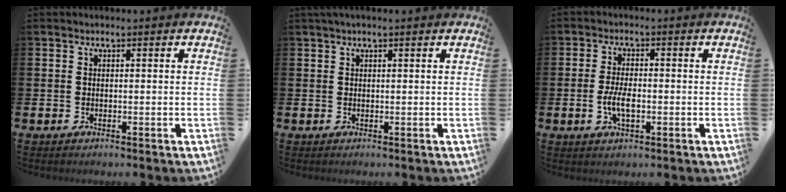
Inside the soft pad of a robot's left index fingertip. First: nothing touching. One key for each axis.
{"total": 0.9, "fx": 0.7, "fy": 0.0, "fz": 0.5, "tx": -0.005, "ty": -0.001, "tz": 0.011}
{"total": 4.0, "fx": -0.8, "fy": 1.7, "fz": 3.5, "tx": -0.063, "ty": 0.000, "tz": -0.018}